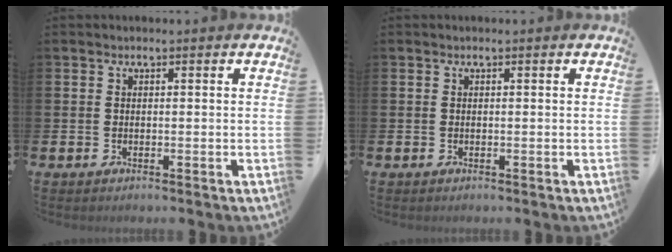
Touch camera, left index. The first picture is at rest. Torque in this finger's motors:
{"motor_torque": [-0.10, 0.01, -0.03, 0.01]}